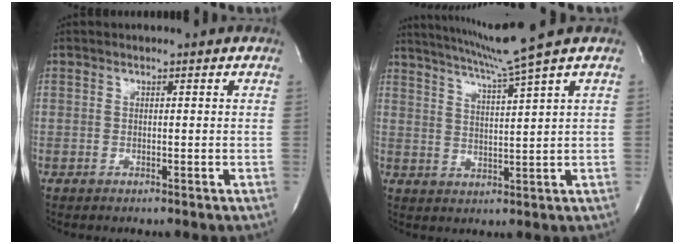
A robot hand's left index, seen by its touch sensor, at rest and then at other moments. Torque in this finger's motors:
{"motor_torque": [0.14, -0.47, 0.01, 0.04]}